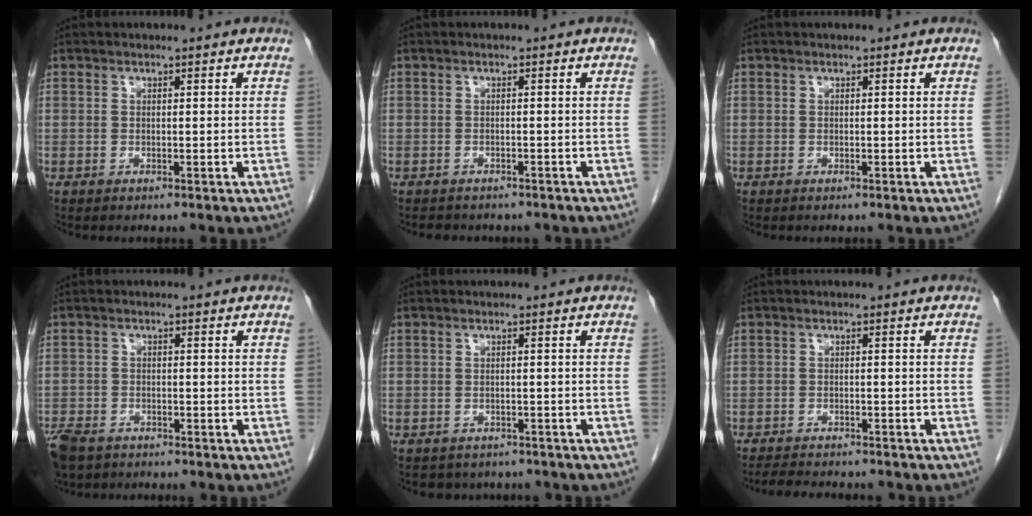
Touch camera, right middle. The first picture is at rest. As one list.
[{"total": 4.9, "force": [-4.3, 2.0, 1.4], "torque": [-0.024, -0.002, -0.049]}, {"total": 0.0}, {"total": 8.1, "force": [-5.7, 4.6, 3.5], "torque": [-0.085, -0.010, -0.097]}, {"total": 4.7, "force": [-4.1, 2.4, 0.3], "torque": [-0.003, 0.005, -0.047]}, {"total": 6.6, "force": [-6.1, 1.2, 2.3], "torque": [-0.038, -0.010, -0.088]}]